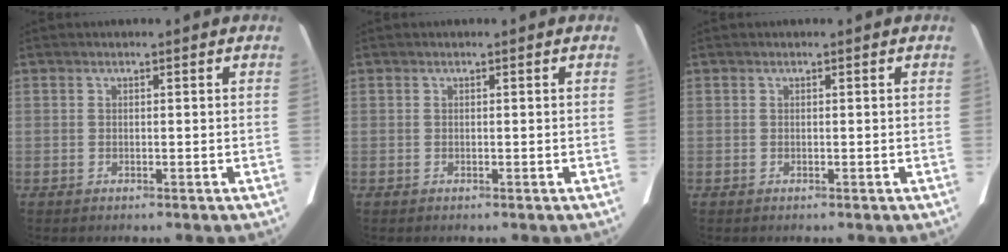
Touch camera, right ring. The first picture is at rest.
{"total": 0.0}
{"total": 0.0}